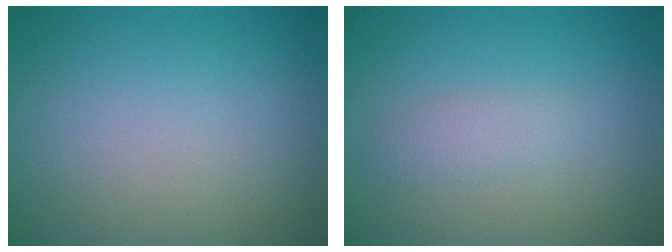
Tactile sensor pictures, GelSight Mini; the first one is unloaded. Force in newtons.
{"total": 1.4, "press": 1.4, "slide": 0.1}